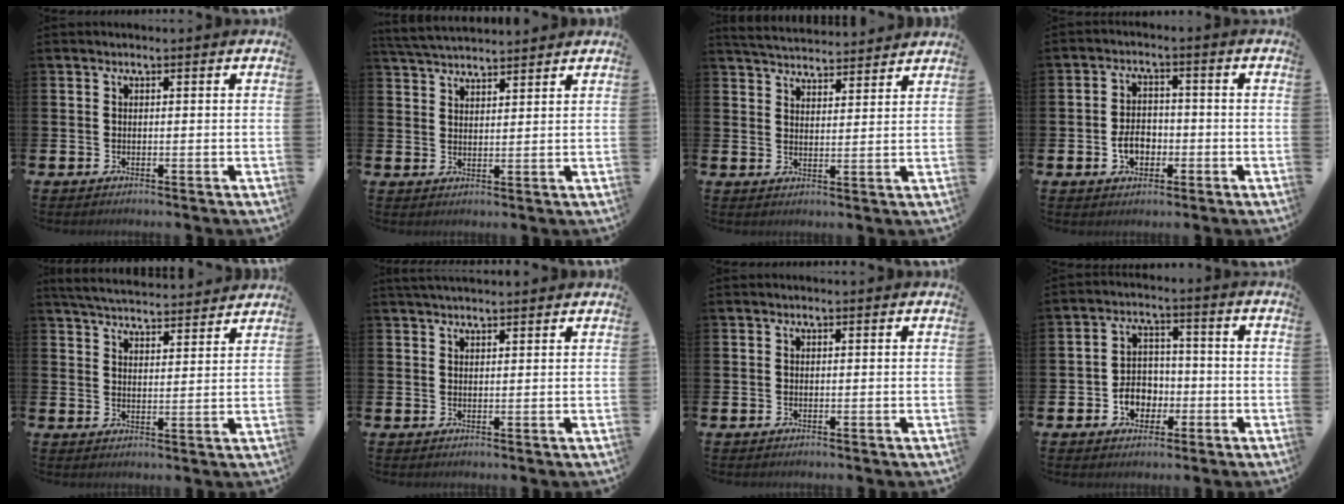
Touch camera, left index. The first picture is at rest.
{"total": 4.1, "force": [4.1, 0.5, 0.5], "torque": [-0.028, -0.015, 0.076]}
{"total": 4.9, "force": [4.9, 0.5, 0.1], "torque": [-0.024, -0.026, 0.088]}
{"total": 4.0, "force": [-1.3, 2.9, 2.4], "torque": [-0.026, -0.005, -0.031]}
{"total": 5.3, "force": [5.2, 0.4, 0.6], "torque": [-0.036, -0.033, 0.094]}
{"total": 2.5, "force": [2.4, 0.3, 0.5], "torque": [-0.013, -0.005, 0.045]}
{"total": 0.0}
{"total": 4.8, "force": [-1.7, 4.1, 2.0], "torque": [-0.031, 0.003, -0.038]}